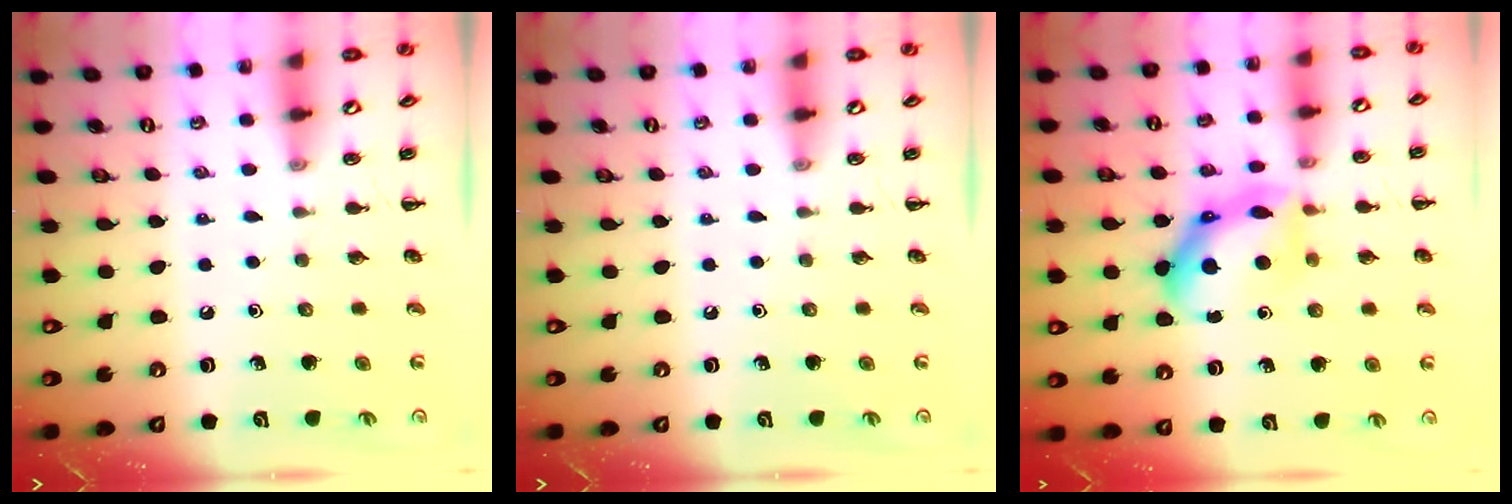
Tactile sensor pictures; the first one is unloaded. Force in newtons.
{"total": 0.0}
{"total": 11.6, "press": 11.6, "slide": 0.2}